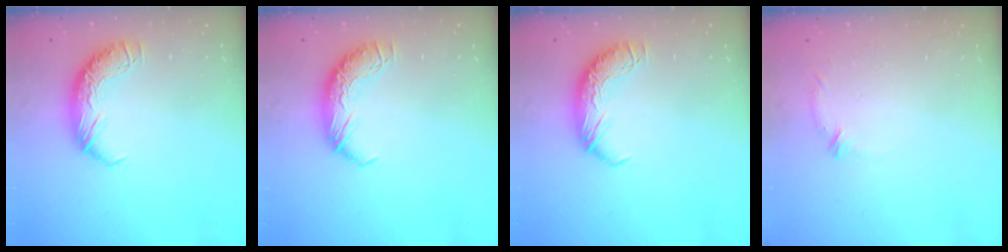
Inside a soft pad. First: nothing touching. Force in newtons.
{"total": 0.0}
{"total": 0.0}
{"total": 6.8, "press": 6.7, "slide": 1.0}